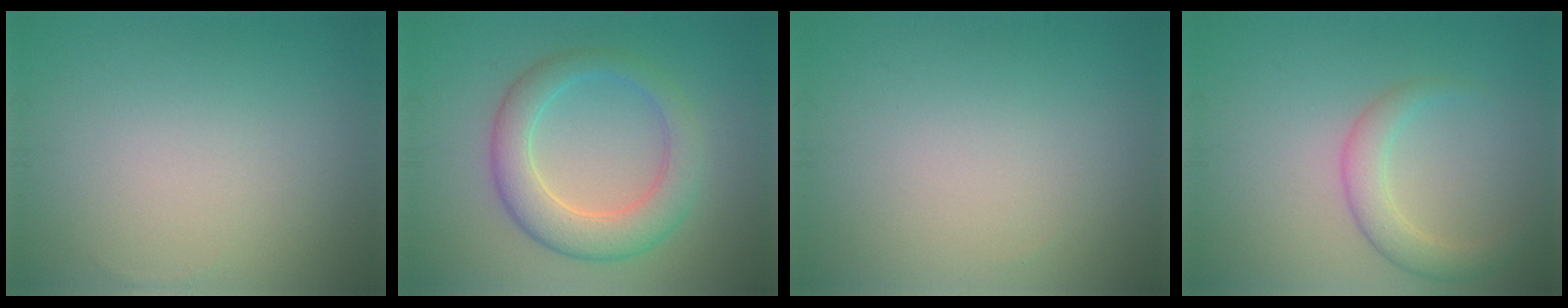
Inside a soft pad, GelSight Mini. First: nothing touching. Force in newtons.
{"total": 5.8, "press": 5.8, "slide": 0.2}
{"total": 0.0}
{"total": 2.9, "press": 2.9, "slide": 0.2}